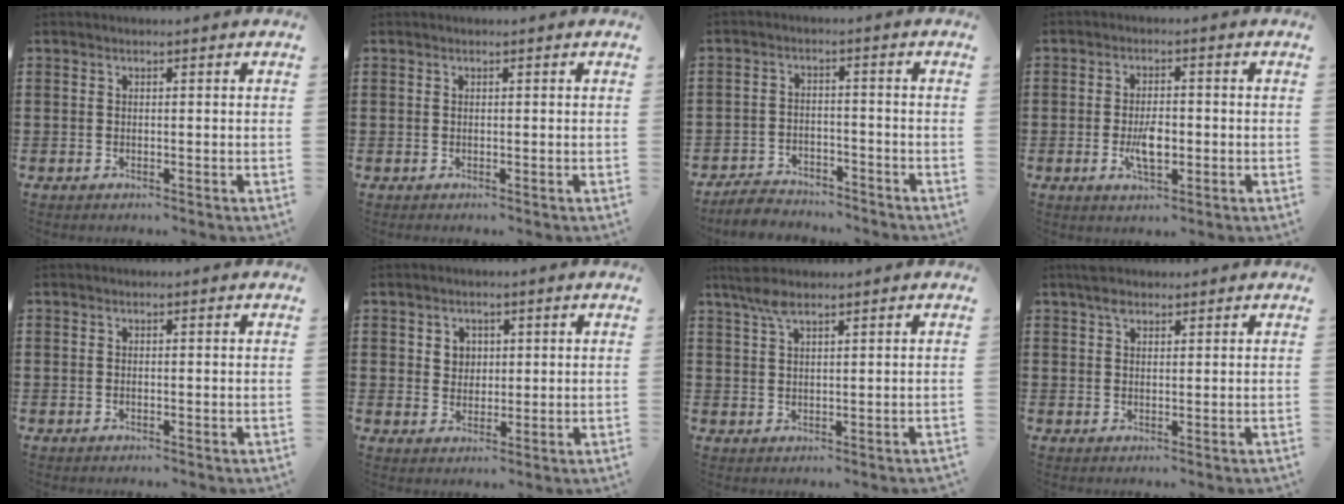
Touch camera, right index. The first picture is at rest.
{"total": 0.0}
{"total": 4.0, "force": [-3.9, 0.6, 0.1], "torque": [-0.007, 0.006, -0.082]}
{"total": 4.9, "force": [-1.1, 2.0, 4.3], "torque": [-0.088, -0.001, -0.020]}
{"total": 0.0}
{"total": 2.7, "force": [1.1, 2.4, 0.6], "torque": [-0.021, 0.011, 0.018]}
{"total": 3.7, "force": [2.5, 0.9, 2.7], "torque": [-0.059, 0.003, 0.045]}
{"total": 2.4, "force": [1.8, 1.0, 1.1], "torque": [-0.027, 0.003, 0.034]}